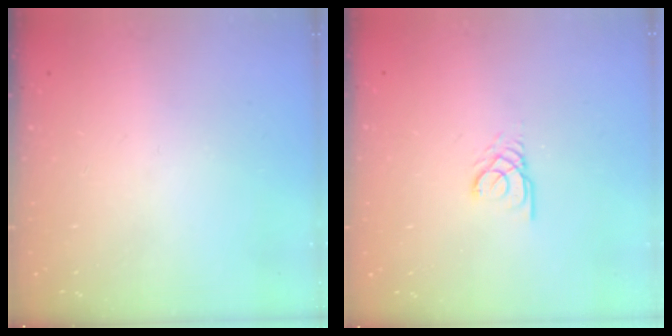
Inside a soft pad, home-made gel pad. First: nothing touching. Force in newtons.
{"total": 2.6, "press": 2.6, "slide": 0.1}